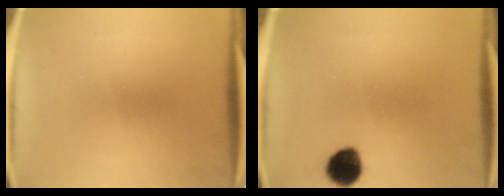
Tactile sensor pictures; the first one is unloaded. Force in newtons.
{"total": 7.5}